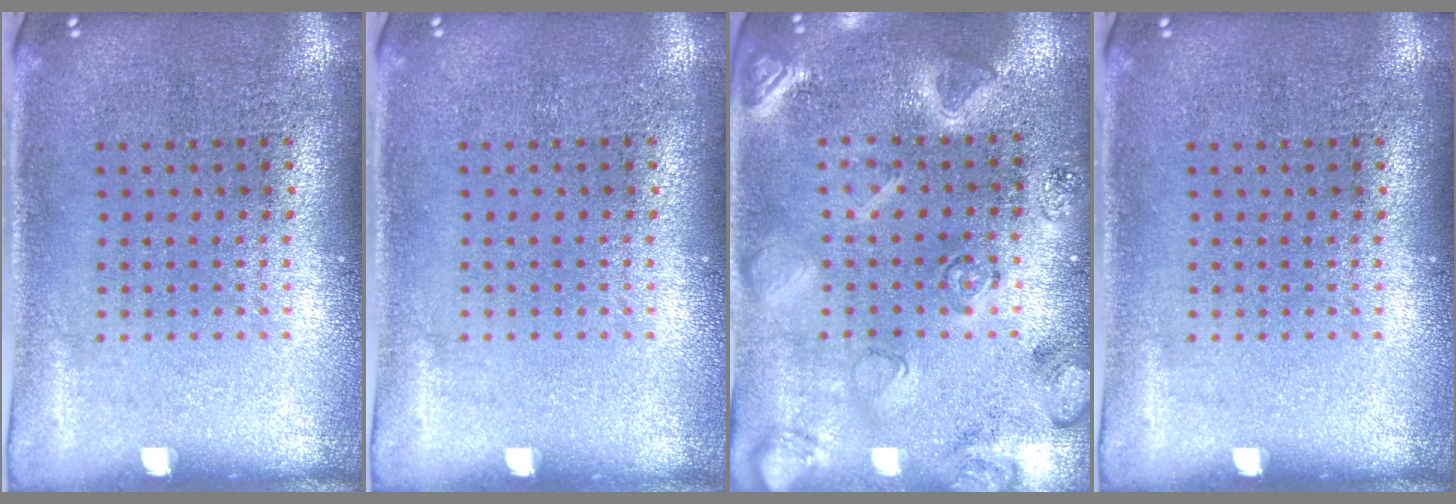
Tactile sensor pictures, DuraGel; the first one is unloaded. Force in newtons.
{"total": 0.0}
{"total": 2.7, "press": 2.7, "slide": 0.4}
{"total": 0.0}